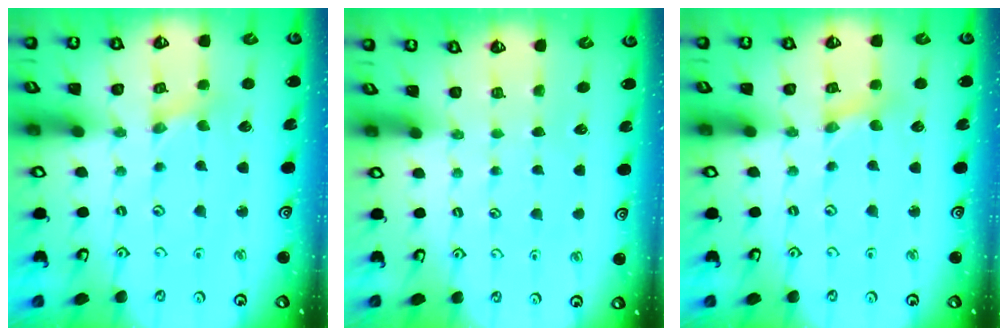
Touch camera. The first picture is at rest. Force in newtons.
{"total": 0.0}
{"total": 1.9, "press": 1.9, "slide": 0.3}